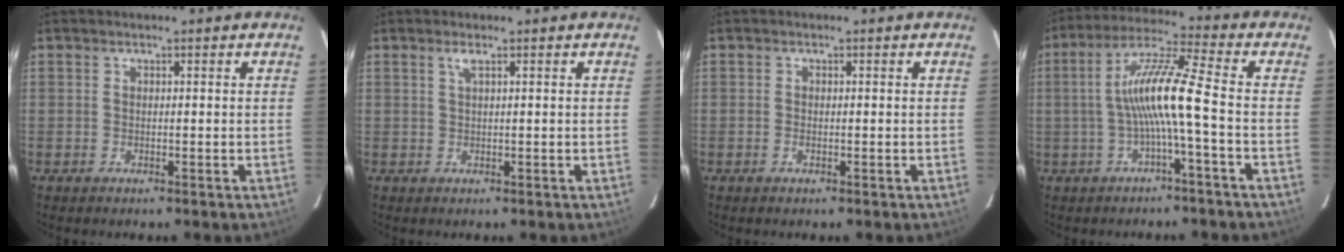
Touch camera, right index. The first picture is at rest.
{"total": 1.1, "force": [0.6, -0.2, 0.9], "torque": [-0.019, 0.002, 0.011]}
{"total": 0.8, "force": [-0.3, 0.3, 0.7], "torque": [-0.015, 0.000, -0.007]}
{"total": 9.9, "force": [-2.0, -0.7, 9.7], "torque": [-0.195, 0.013, -0.033]}